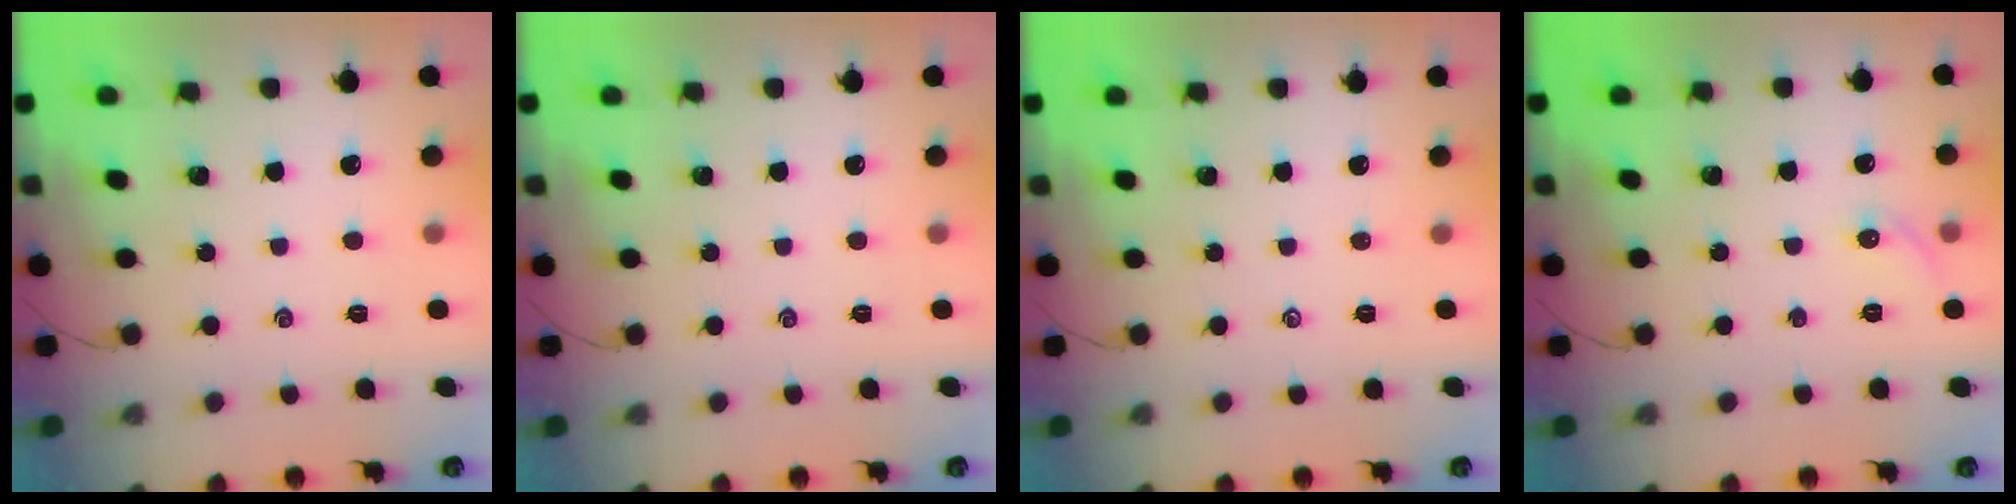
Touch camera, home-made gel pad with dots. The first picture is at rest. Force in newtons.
{"total": 0.0}
{"total": 0.0}
{"total": 5.2, "press": 5.0, "slide": 1.4}